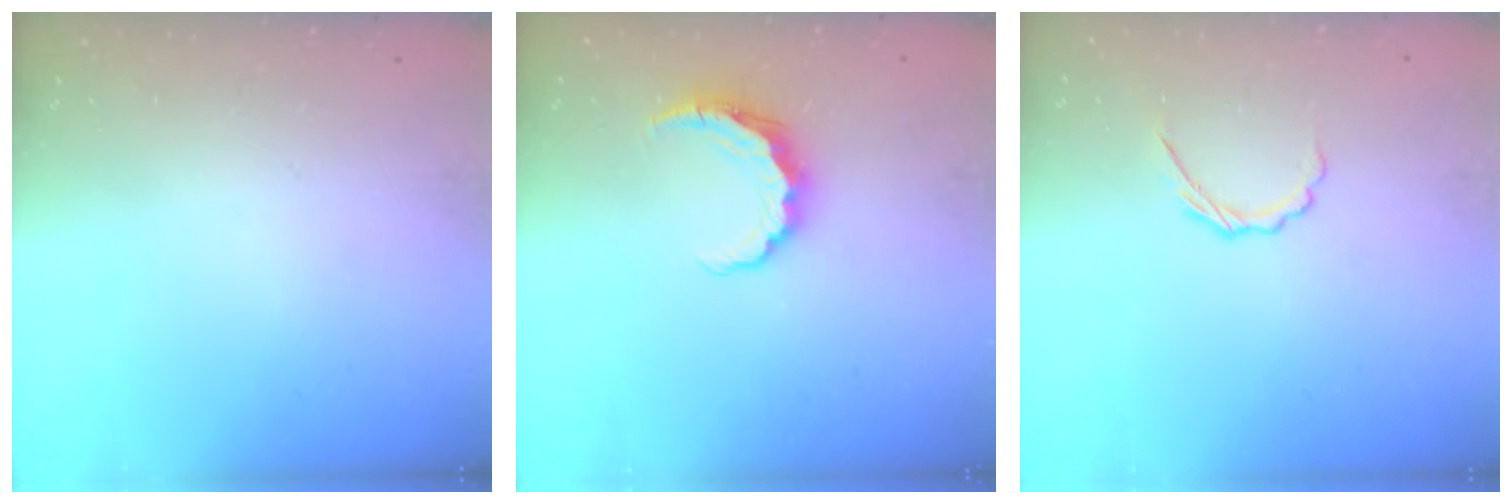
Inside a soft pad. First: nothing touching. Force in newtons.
{"total": 7.4, "press": 7.4, "slide": 0.6}
{"total": 3.2, "press": 3.0, "slide": 1.2}